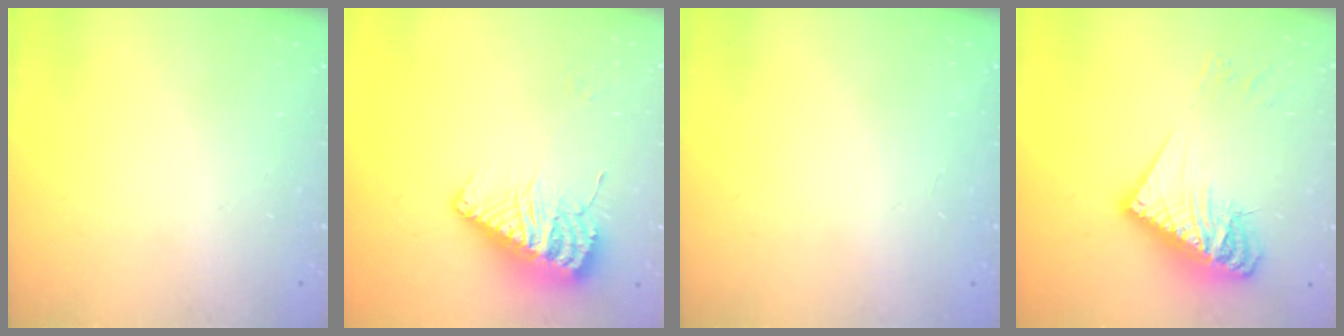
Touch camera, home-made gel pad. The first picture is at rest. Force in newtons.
{"total": 12.1, "press": 12.0, "slide": 1.3}
{"total": 0.0}
{"total": 16.1, "press": 16.1, "slide": 1.5}